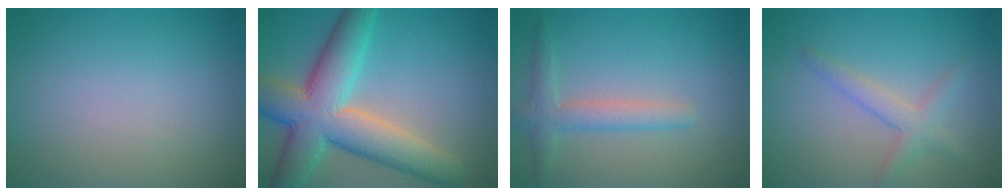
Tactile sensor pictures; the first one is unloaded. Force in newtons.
{"total": 10.4, "press": 10.4, "slide": 0.3}
{"total": 2.8, "press": 2.8, "slide": 0.1}
{"total": 2.4, "press": 2.4, "slide": 0.2}